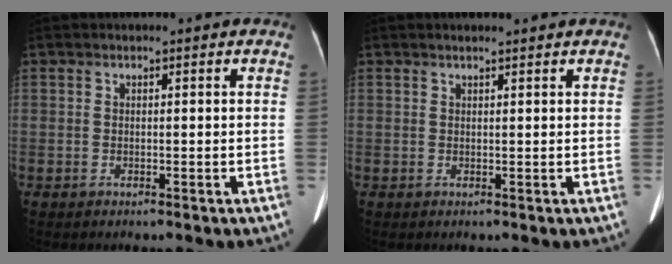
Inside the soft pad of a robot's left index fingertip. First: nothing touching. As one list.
[{"total": 2.1, "force": [1.8, 0.2, 1.0], "torque": [-0.014, 0.016, 0.027]}]